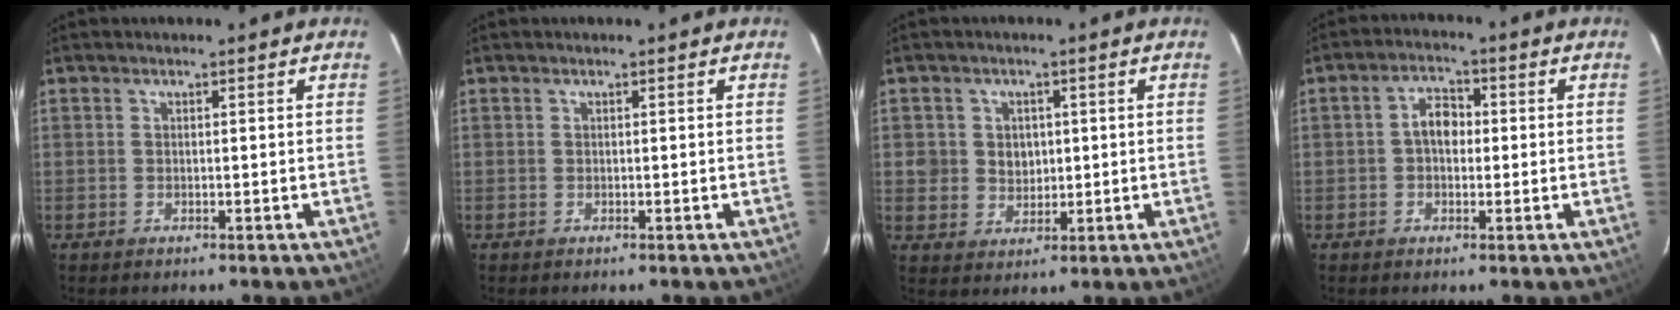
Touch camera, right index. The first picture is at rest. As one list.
[{"total": 0.0}, {"total": 5.1, "force": [0.6, 4.8, 1.6], "torque": [-0.032, 0.010, 0.018]}, {"total": 4.4, "force": [-0.1, 3.1, 3.1], "torque": [-0.056, 0.017, -0.003]}]